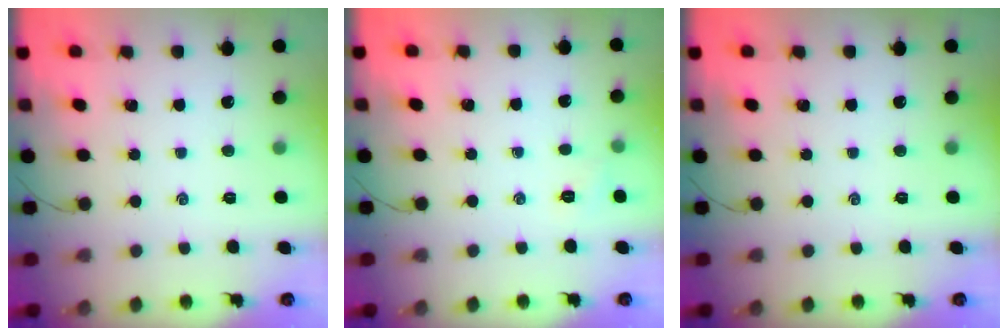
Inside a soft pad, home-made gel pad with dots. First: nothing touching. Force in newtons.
{"total": 3.5, "press": 3.3, "slide": 1.2}
{"total": 0.0}